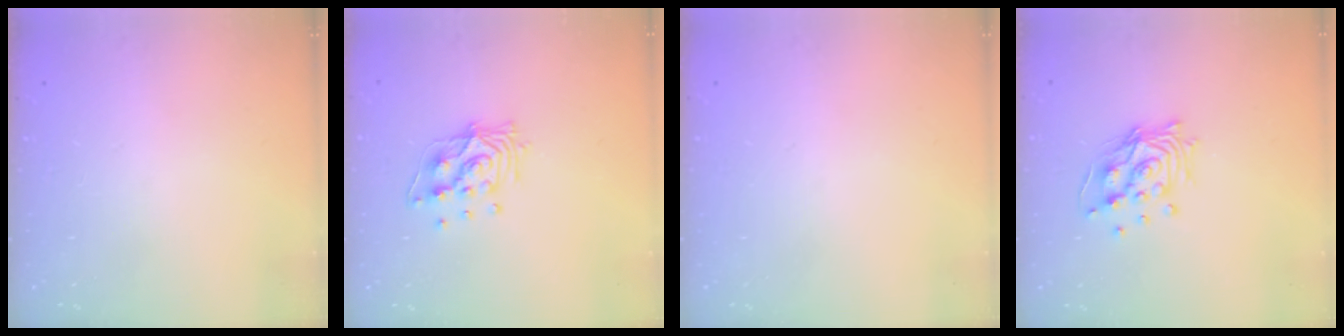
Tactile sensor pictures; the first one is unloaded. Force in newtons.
{"total": 11.2, "press": 11.2, "slide": 0.6}
{"total": 0.0}
{"total": 12.8, "press": 12.8, "slide": 1.3}